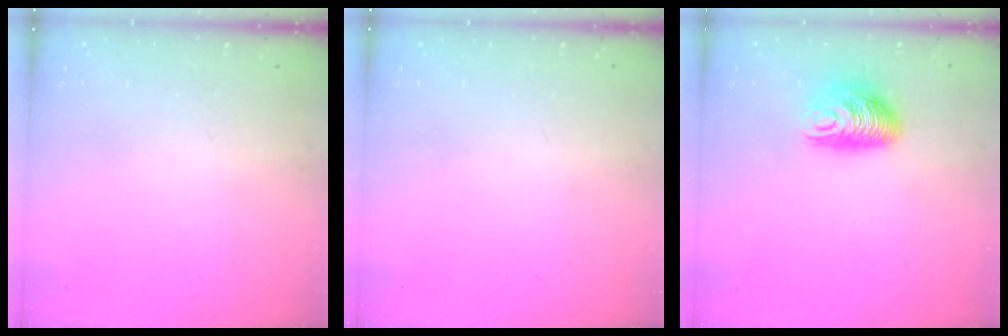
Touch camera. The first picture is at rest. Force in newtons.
{"total": 0.0}
{"total": 10.1, "press": 10.1, "slide": 0.8}